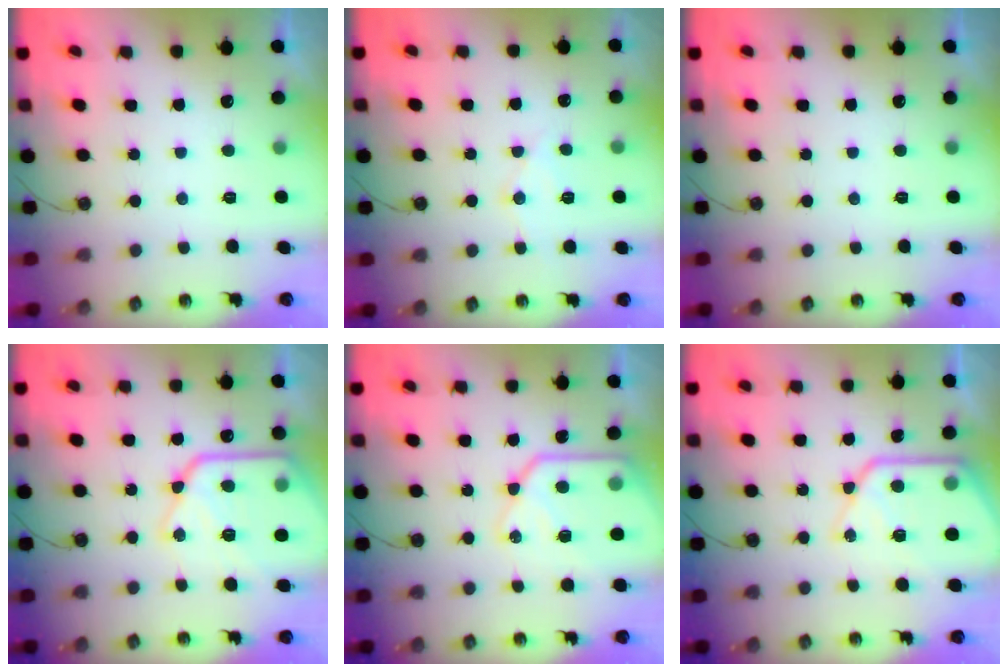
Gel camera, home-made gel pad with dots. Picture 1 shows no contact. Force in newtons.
{"total": 8.7, "press": 8.7, "slide": 0.7}
{"total": 0.0}
{"total": 19.6, "press": 19.5, "slide": 1.1}
{"total": 16.0, "press": 15.9, "slide": 1.8}
{"total": 17.2, "press": 17.1, "slide": 2.0}